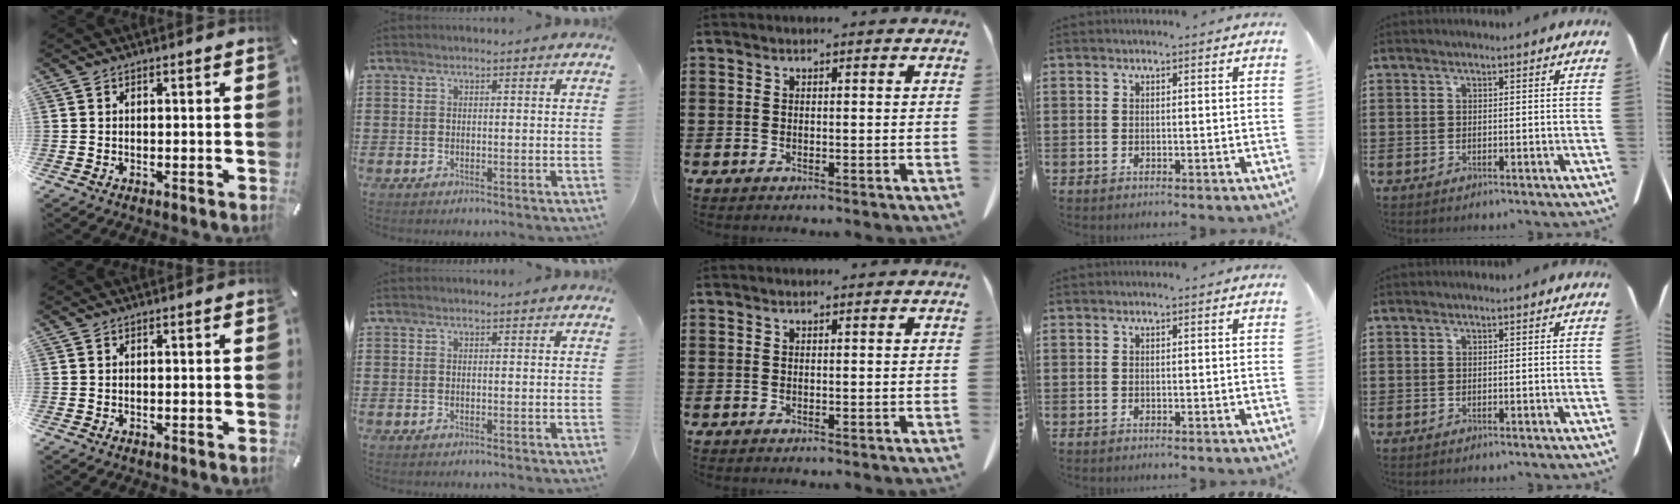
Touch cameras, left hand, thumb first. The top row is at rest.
{}